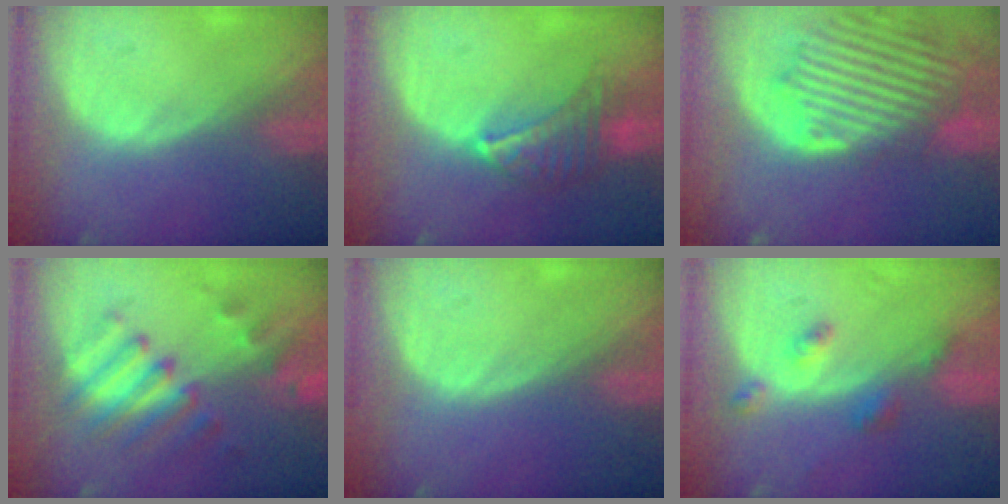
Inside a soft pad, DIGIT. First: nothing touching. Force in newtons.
{"total": 6.8, "press": 6.2, "slide": 2.8}
{"total": 13.7, "press": 11.8, "slide": 6.9}
{"total": 7.9, "press": 7.7, "slide": 1.8}
{"total": 0.0}
{"total": 4.3, "press": 4.0, "slide": 1.7}